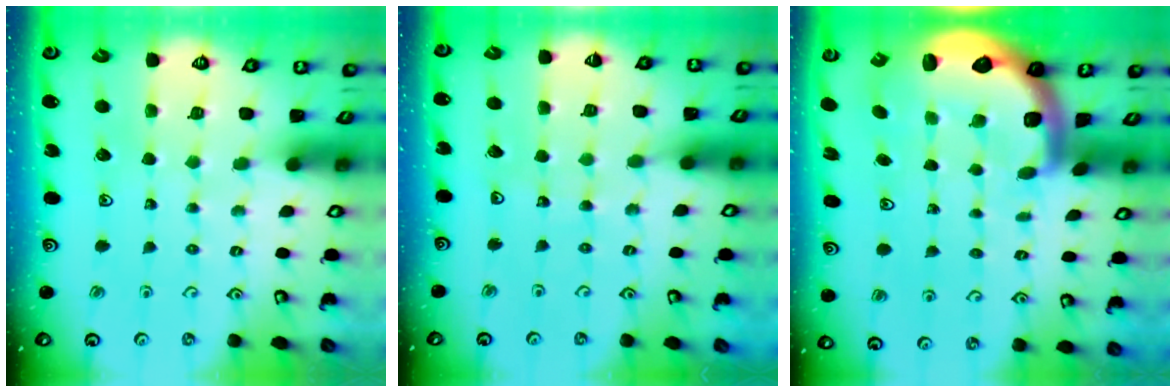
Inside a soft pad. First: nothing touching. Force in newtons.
{"total": 3.5, "press": 3.4, "slide": 0.3}
{"total": 2.9, "press": 2.6, "slide": 1.4}